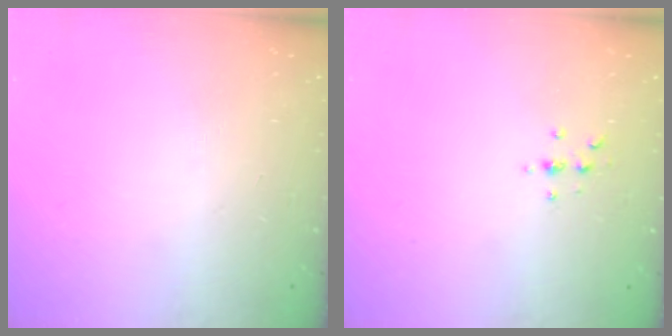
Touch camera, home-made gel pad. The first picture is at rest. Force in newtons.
{"total": 2.3, "press": 2.2, "slide": 0.2}